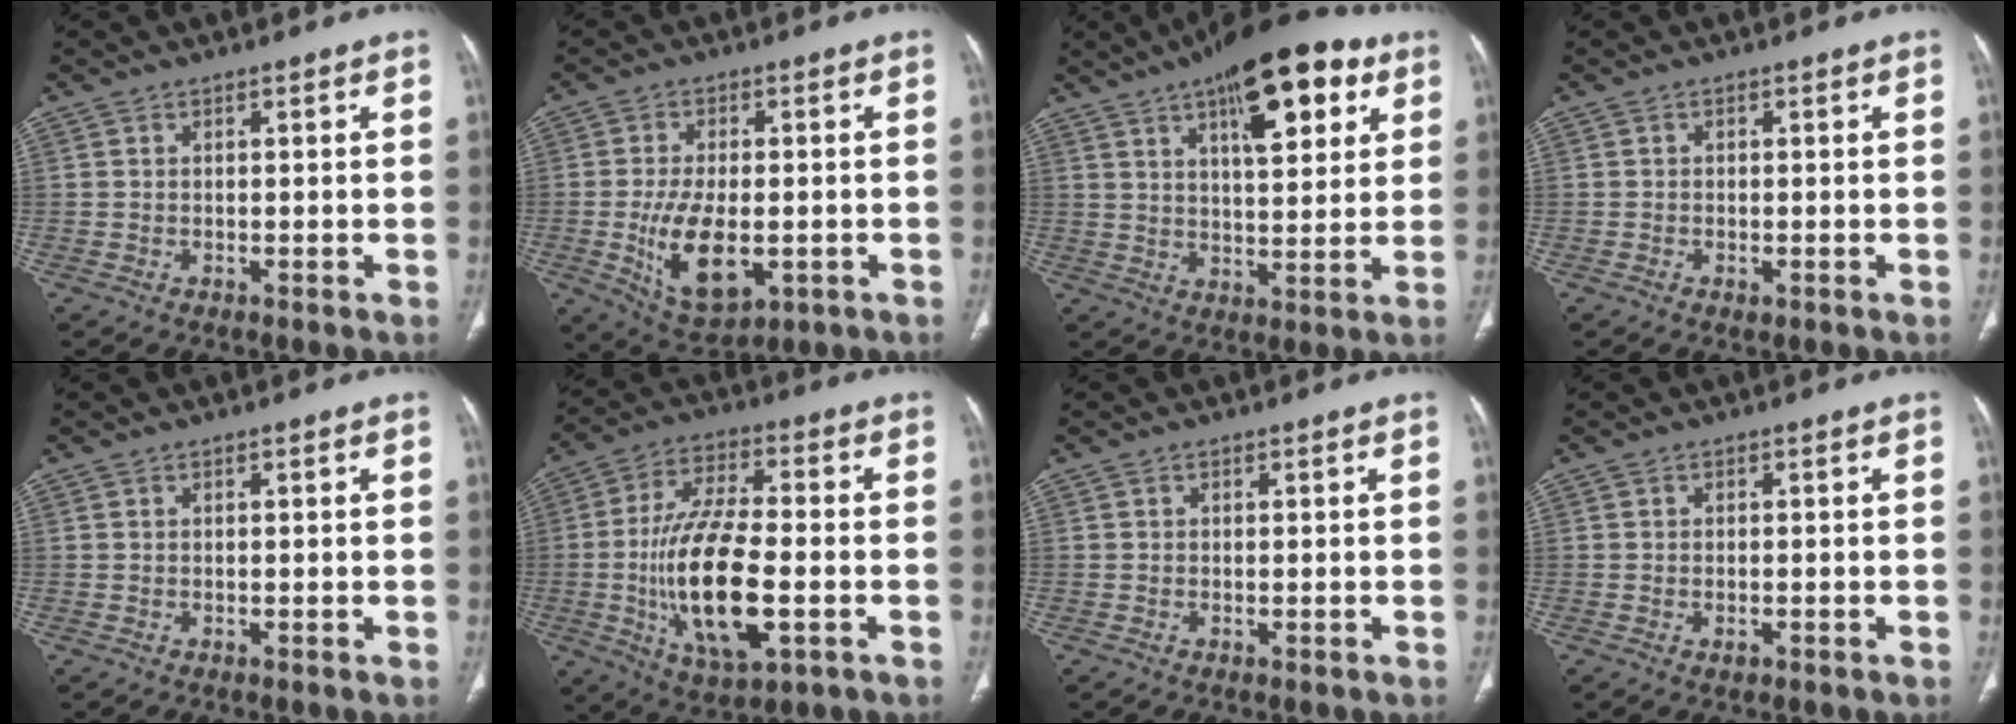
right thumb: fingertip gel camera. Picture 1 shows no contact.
{"total": 12.1, "force": [-2.6, 6.3, 9.9], "torque": [-0.167, -0.007, -0.028]}
{"total": 18.7, "force": [8.9, 6.9, 14.9], "torque": [-0.193, -0.016, 0.131]}
{"total": 0.8, "force": [-0.3, 0.7, 0.4], "torque": [-0.001, -0.001, -0.004]}
{"total": 0.0}
{"total": 18.8, "force": [-3.9, 7.6, 16.7], "torque": [-0.313, 0.007, -0.062]}
{"total": 0.0}
{"total": 1.2, "force": [-0.6, 0.7, 0.7], "torque": [-0.009, 0.004, -0.005]}